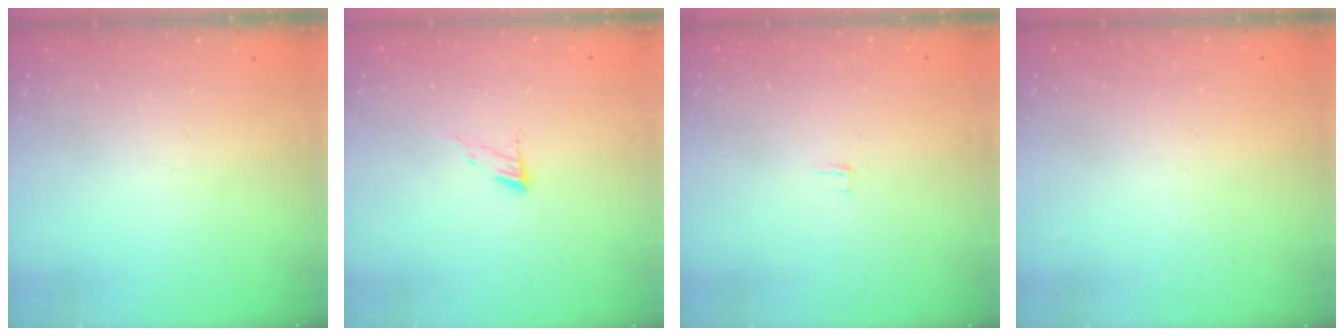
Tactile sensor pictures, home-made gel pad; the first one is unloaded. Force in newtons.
{"total": 4.6, "press": 4.5, "slide": 0.5}
{"total": 2.0, "press": 2.0, "slide": 0.2}
{"total": 1.6, "press": 1.6, "slide": 0.1}